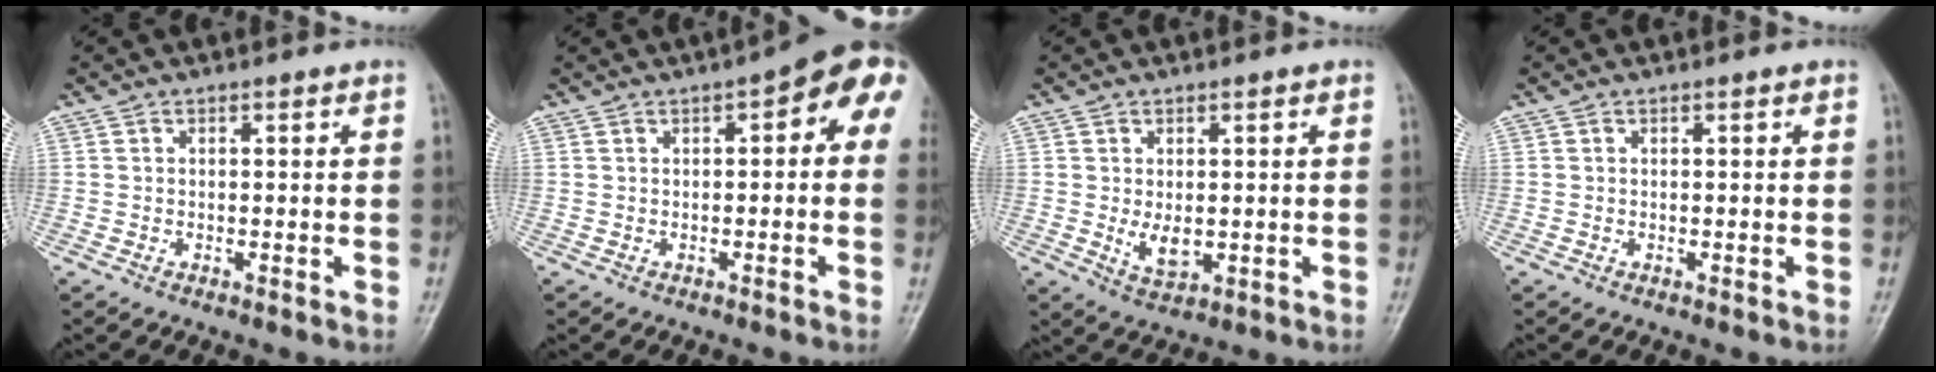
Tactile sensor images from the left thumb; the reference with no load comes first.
{"total": 9.6, "force": [2.9, 3.7, 8.3], "torque": [-0.083, 0.021, 0.023]}
{"total": 4.1, "force": [-0.2, 2.5, 3.3], "torque": [-0.043, -0.010, 0.007]}
{"total": 0.0}